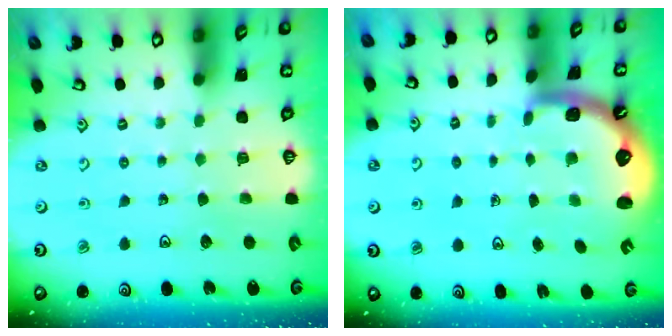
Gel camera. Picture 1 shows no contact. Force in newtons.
{"total": 1.5, "press": 1.3, "slide": 0.6}